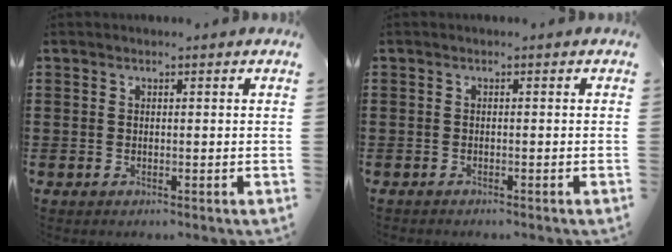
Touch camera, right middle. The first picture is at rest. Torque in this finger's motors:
{"motor_torque": [-0.02, 0.02, 0.03, -0.01]}